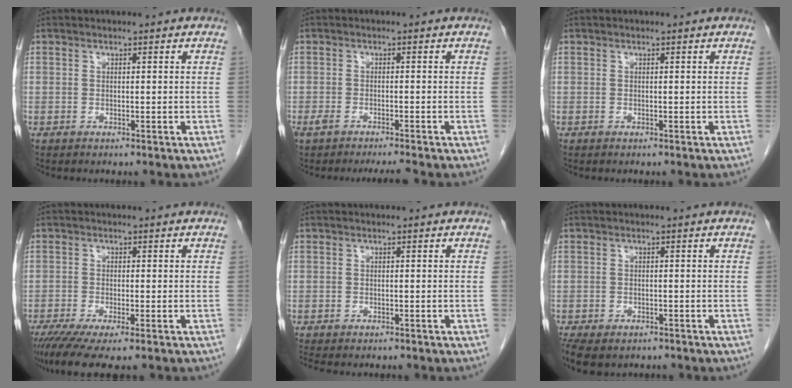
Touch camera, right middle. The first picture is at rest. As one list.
[{"total": 4.5, "force": [-3.8, 0.3, 2.4], "torque": [-0.041, -0.002, -0.060]}, {"total": 0.0}, {"total": 6.8, "force": [-4.8, 0.6, 4.7], "torque": [-0.075, -0.017, -0.082]}, {"total": 4.4, "force": [-3.8, 1.2, 1.9], "torque": [-0.027, -0.009, -0.053]}, {"total": 9.7, "force": [-6.7, 5.3, 4.6], "torque": [-0.106, -0.015, -0.092]}]